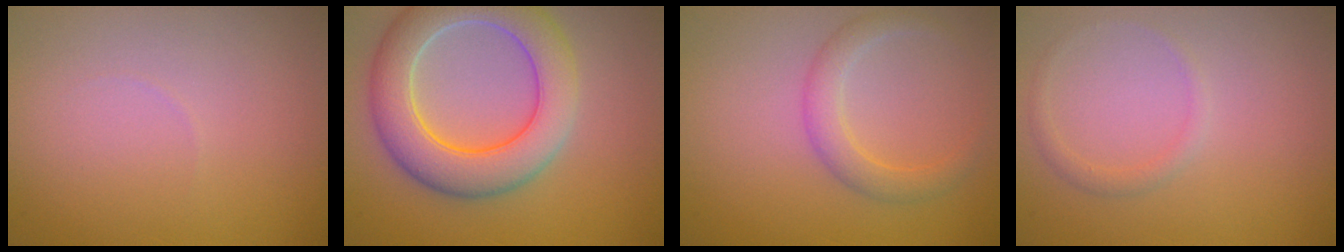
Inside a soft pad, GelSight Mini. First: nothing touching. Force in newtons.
{"total": 7.7, "press": 7.7, "slide": 0.5}
{"total": 2.4, "press": 2.4, "slide": 0.1}
{"total": 1.1, "press": 1.1, "slide": 0.1}